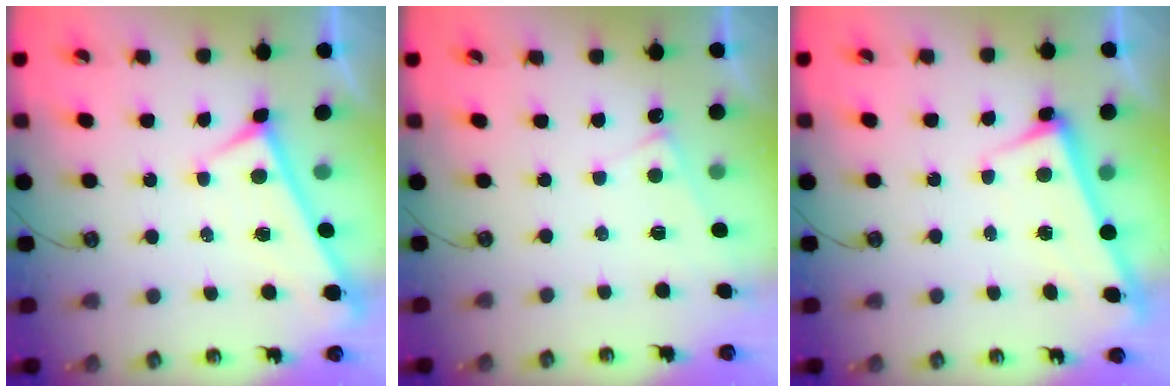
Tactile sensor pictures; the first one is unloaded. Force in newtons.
{"total": 5.5, "press": 5.5, "slide": 0.2}
{"total": 2.8, "press": 2.7, "slide": 0.4}